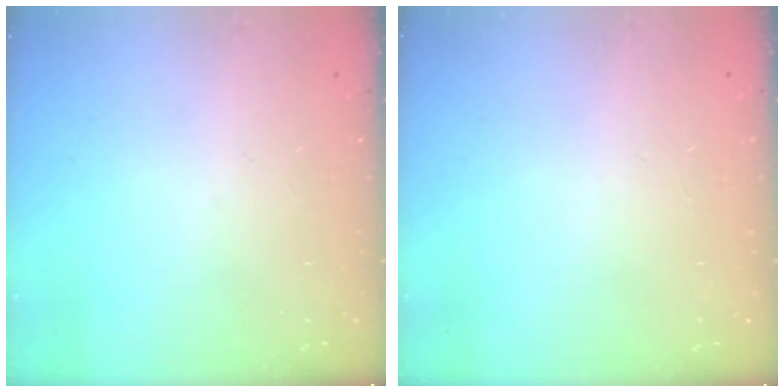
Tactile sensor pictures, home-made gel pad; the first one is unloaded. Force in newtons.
{"total": 2.6, "press": 2.6, "slide": 0.2}